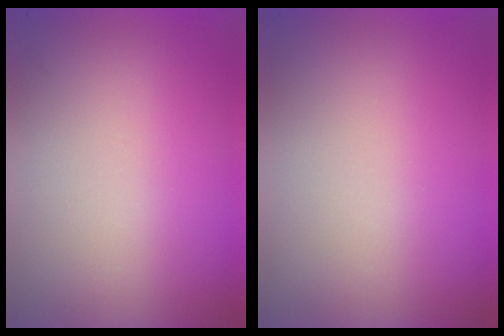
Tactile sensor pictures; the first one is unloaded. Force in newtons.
{"total": 0.0}